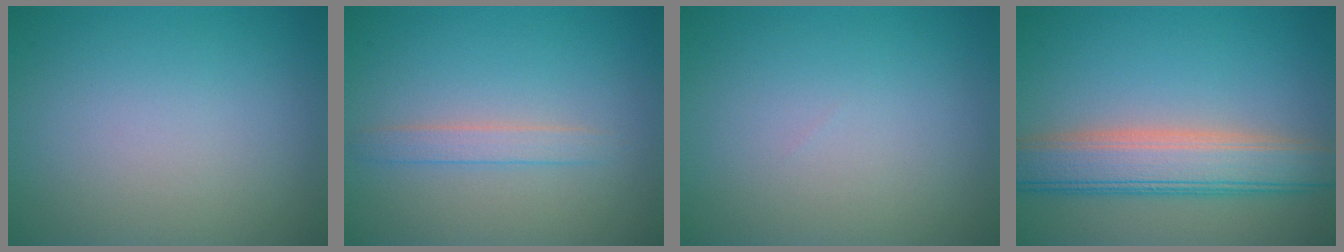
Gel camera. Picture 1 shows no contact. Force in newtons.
{"total": 1.6, "press": 1.6, "slide": 0.0}
{"total": 0.0}
{"total": 6.4, "press": 6.4, "slide": 0.3}